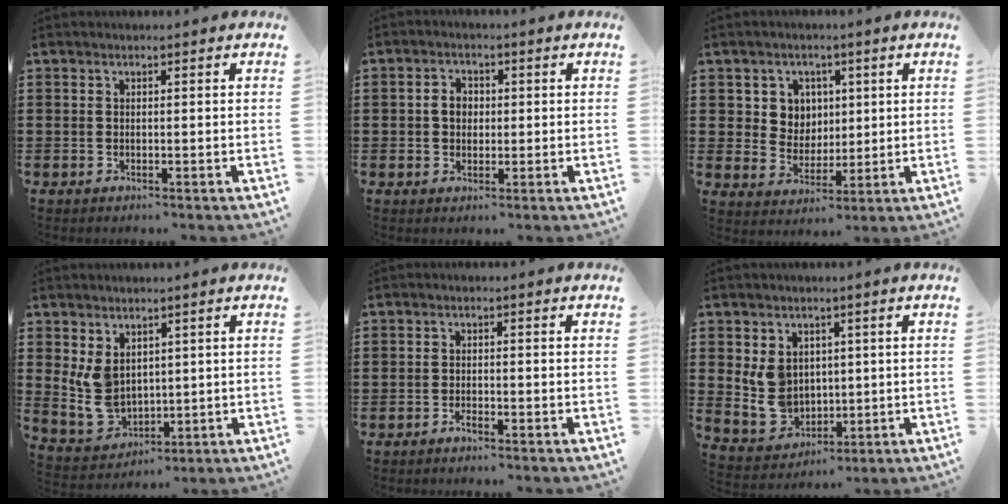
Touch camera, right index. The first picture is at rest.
{"total": 2.9, "force": [0.1, 2.3, 1.8], "torque": [-0.041, 0.011, 0.000]}
{"total": 5.4, "force": [2.0, 4.9, 1.0], "torque": [-0.046, 0.016, 0.037]}
{"total": 6.1, "force": [2.3, 4.4, 3.5], "torque": [-0.103, -0.003, 0.042]}
{"total": 1.3, "force": [-1.2, 0.0, 0.6], "torque": [-0.012, -0.004, -0.023]}
{"total": 6.9, "force": [1.5, 5.9, 3.2], "torque": [-0.087, 0.007, 0.027]}